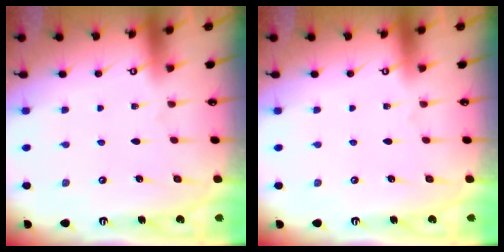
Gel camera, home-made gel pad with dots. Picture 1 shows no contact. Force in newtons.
{"total": 0.0}